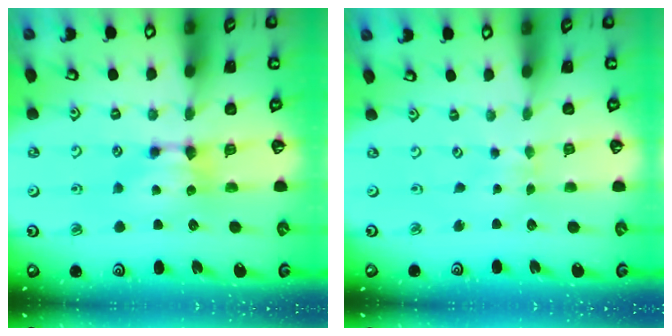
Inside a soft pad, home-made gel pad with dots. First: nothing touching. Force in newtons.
{"total": 2.0, "press": 2.0, "slide": 0.1}